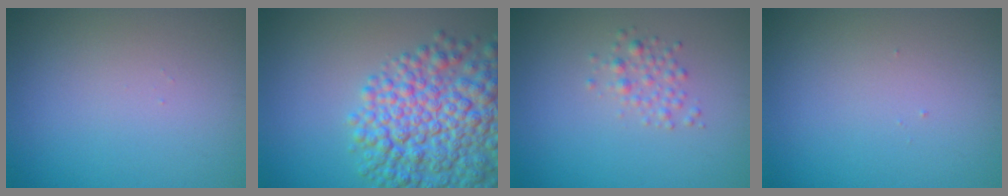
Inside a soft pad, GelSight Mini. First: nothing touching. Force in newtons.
{"total": 9.9, "press": 9.9, "slide": 0.4}
{"total": 1.7, "press": 1.7, "slide": 0.0}
{"total": 0.0}